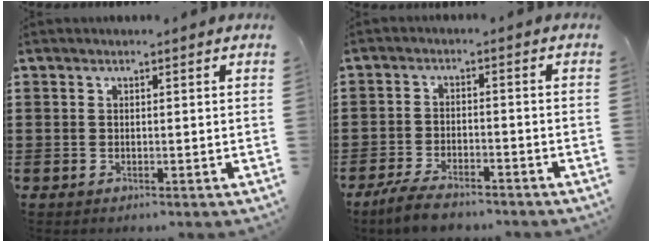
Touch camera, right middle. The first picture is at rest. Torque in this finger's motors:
{"motor_torque": [0.50, -0.21, 0.09, 0.09]}